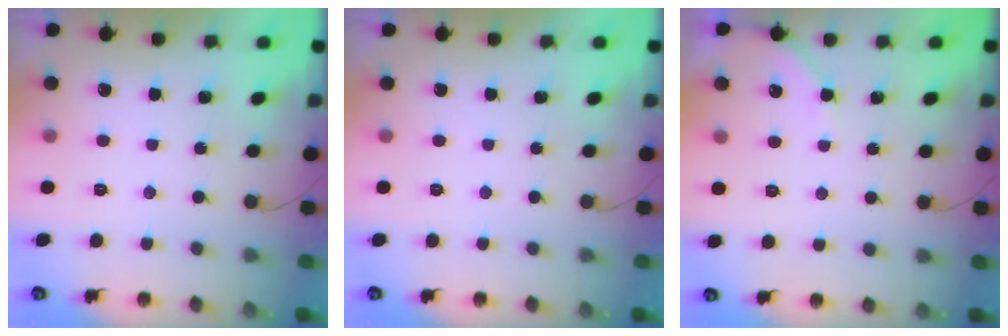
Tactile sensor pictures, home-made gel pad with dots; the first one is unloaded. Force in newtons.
{"total": 0.0}
{"total": 3.6, "press": 3.5, "slide": 0.6}